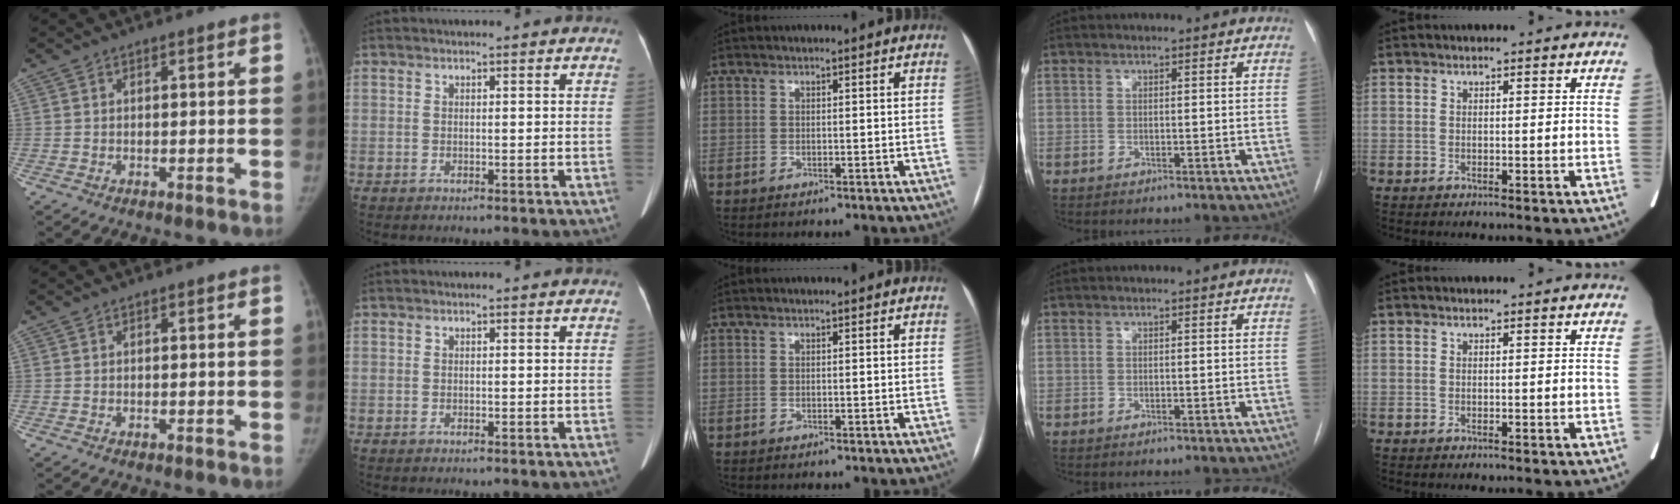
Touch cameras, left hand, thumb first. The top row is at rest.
{}